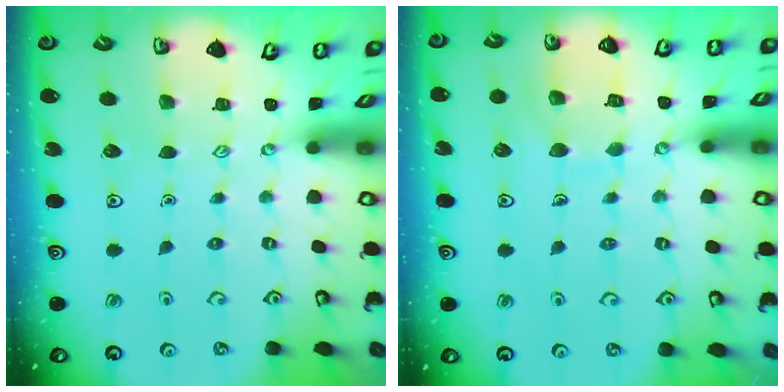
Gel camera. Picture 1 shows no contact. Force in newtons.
{"total": 7.9, "press": 7.9, "slide": 0.6}